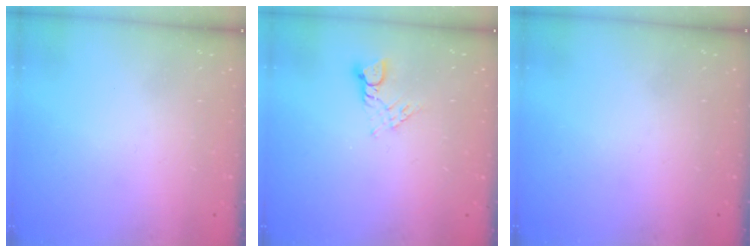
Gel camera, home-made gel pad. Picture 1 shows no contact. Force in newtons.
{"total": 3.8, "press": 3.8, "slide": 0.2}
{"total": 0.0}